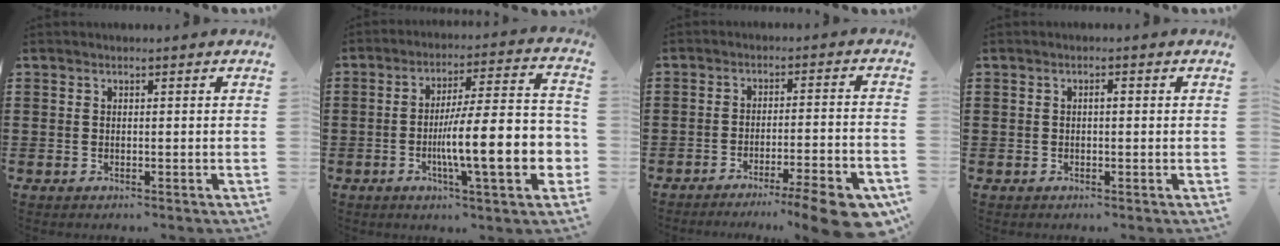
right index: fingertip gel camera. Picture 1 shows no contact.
{"total": 15.0, "force": [-3.7, 2.8, 14.3], "torque": [-0.226, -0.019, -0.068]}
{"total": 7.3, "force": [-5.6, -0.1, 4.6], "torque": [-0.069, -0.004, -0.101]}
{"total": 0.9, "force": [0.0, 0.2, 0.9], "torque": [-0.017, 0.001, -0.001]}